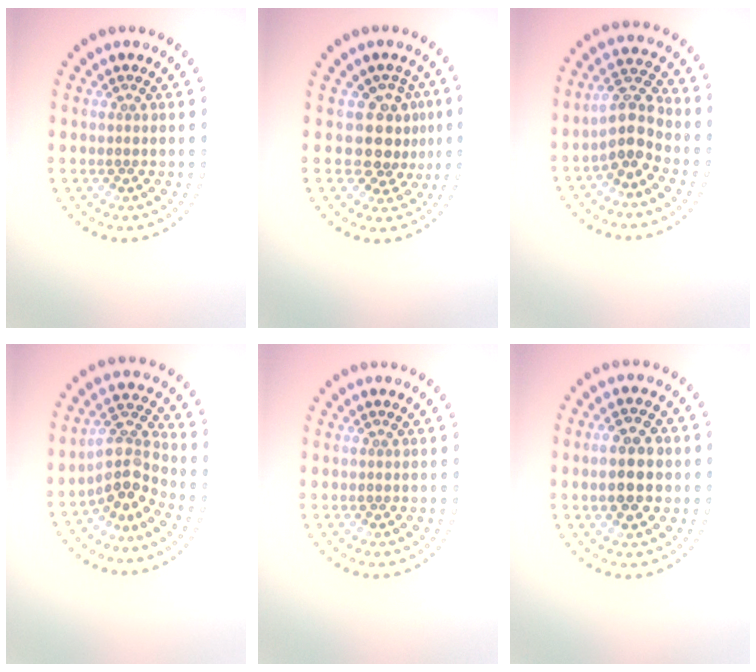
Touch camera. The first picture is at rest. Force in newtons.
{"total": 3.5, "press": 2.7, "slide": 2.2}
{"total": 3.5, "press": 3.2, "slide": 1.4}
{"total": 3.7, "press": 2.7, "slide": 2.5}
{"total": 0.0}
{"total": 4.6, "press": 4.6, "slide": 0.1}